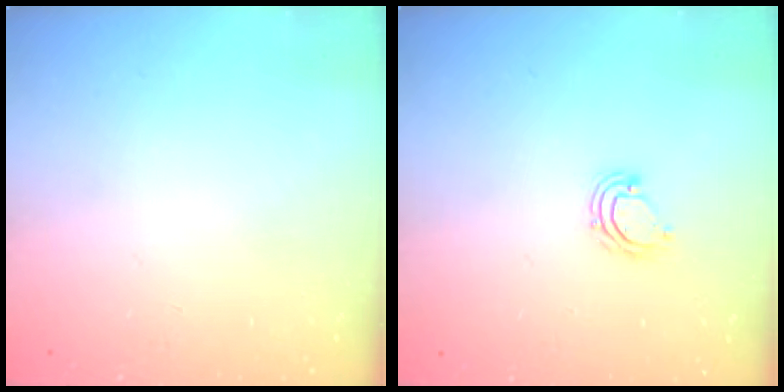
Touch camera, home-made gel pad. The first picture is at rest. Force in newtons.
{"total": 5.4, "press": 5.4, "slide": 0.3}